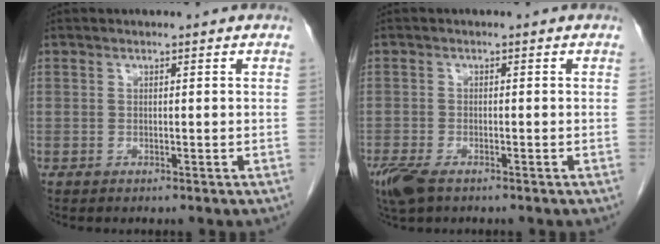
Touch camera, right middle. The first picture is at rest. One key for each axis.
{"total": 4.9, "fx": -3.2, "fy": 1.9, "fz": 3.1, "tx": -0.067, "ty": -0.012, "tz": -0.057}